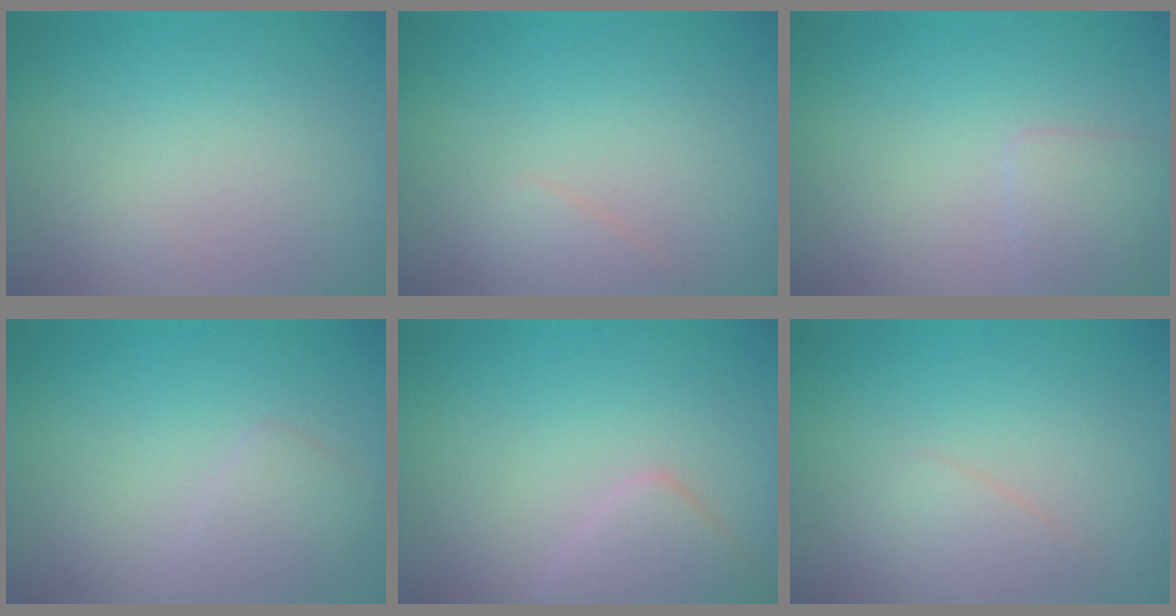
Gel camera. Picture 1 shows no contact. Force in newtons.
{"total": 0.9, "press": 0.9, "slide": 0.1}
{"total": 1.6, "press": 1.6, "slide": 0.1}
{"total": 1.6, "press": 1.6, "slide": 0.1}
{"total": 2.2, "press": 2.2, "slide": 0.1}
{"total": 1.4, "press": 1.4, "slide": 0.0}